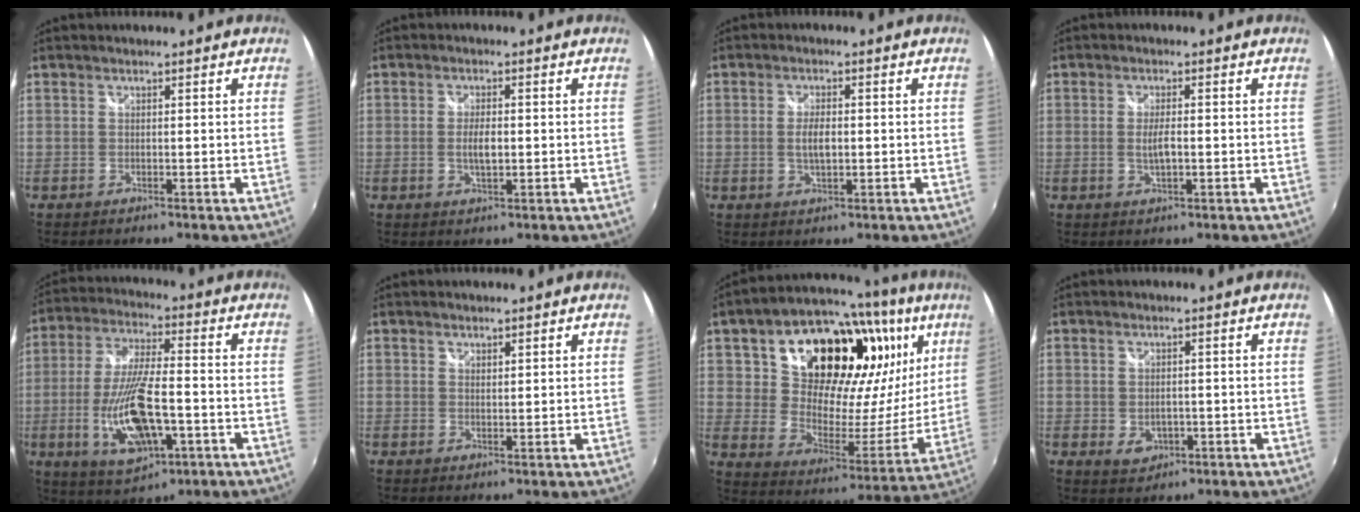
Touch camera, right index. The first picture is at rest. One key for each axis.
{"total": 3.5, "fx": -0.4, "fy": 1.3, "fz": 3.2, "tx": -0.058, "ty": -0.002, "tz": -0.006}
{"total": 3.6, "fx": -0.2, "fy": 1.4, "fz": 3.3, "tx": -0.060, "ty": -0.002, "tz": -0.004}
{"total": 3.1, "fx": -0.4, "fy": 0.8, "fz": 3.0, "tx": -0.054, "ty": -0.005, "tz": -0.006}
{"total": 16.2, "fx": -4.8, "fy": 6.1, "fz": 14.2, "tx": -0.293, "ty": -0.017, "tz": -0.076}
{"total": 1.1, "fx": 0.9, "fy": 0.6, "fz": 0.2, "tx": -0.001, "ty": 0.000, "tz": 0.015}
{"total": 31.9, "fx": 14.3, "fy": 19.5, "fz": 20.8, "tx": -0.360, "ty": 0.060, "tz": 0.260}
{"total": 3.8, "fx": -0.8, "fy": 3.0, "fz": 2.3, "tx": -0.041, "ty": -0.007, "tz": -0.009}